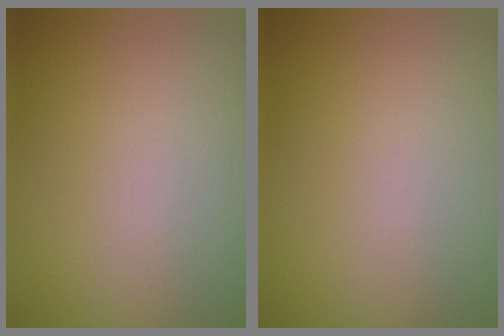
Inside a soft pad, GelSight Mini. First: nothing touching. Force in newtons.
{"total": 0.0}